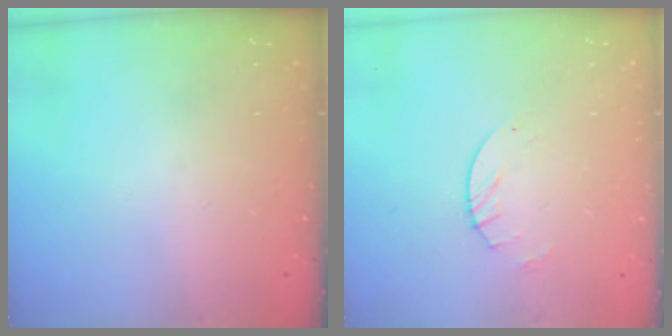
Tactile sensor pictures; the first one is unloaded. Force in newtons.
{"total": 2.6, "press": 2.5, "slide": 0.4}